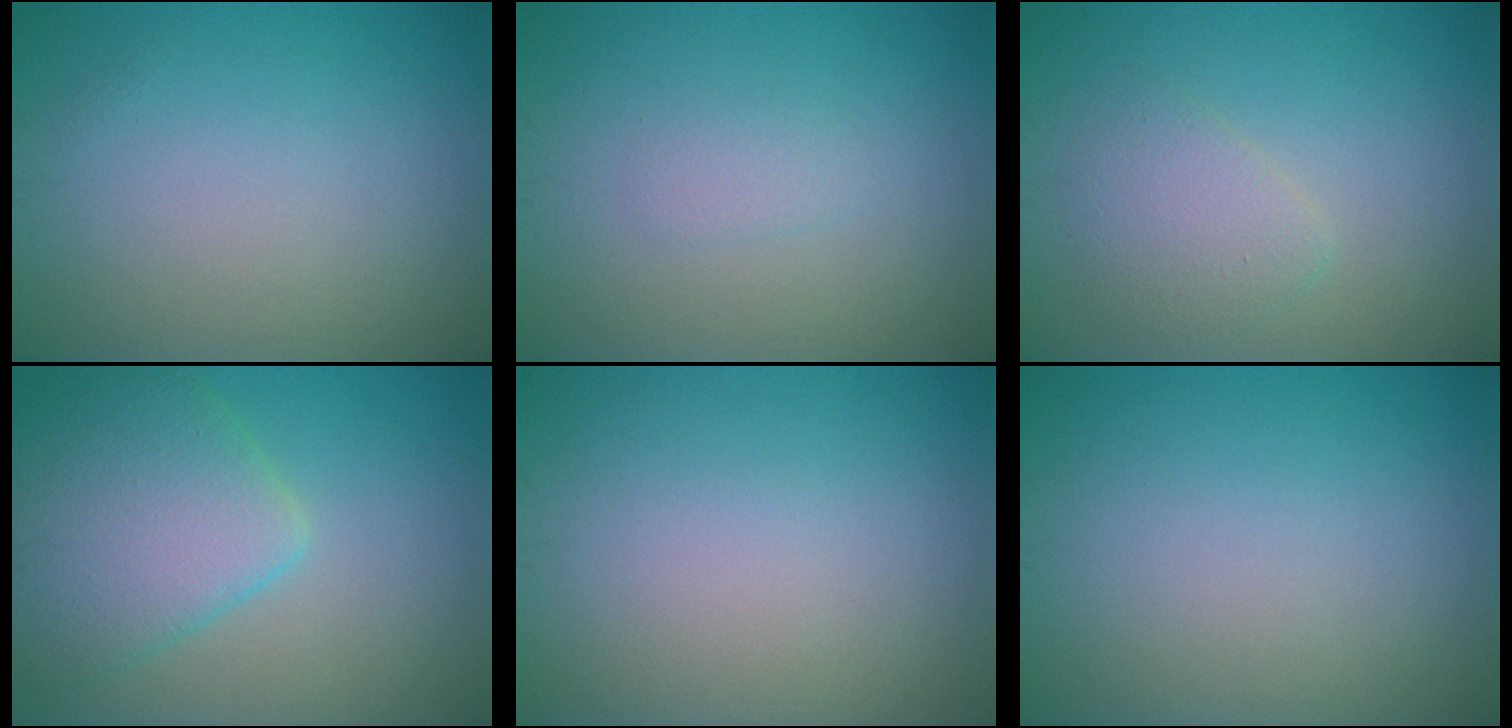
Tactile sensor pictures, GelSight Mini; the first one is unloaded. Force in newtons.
{"total": 1.0, "press": 1.0, "slide": 0.1}
{"total": 2.5, "press": 2.5, "slide": 0.1}
{"total": 6.8, "press": 6.8, "slide": 0.3}
{"total": 0.0}
{"total": 0.0}